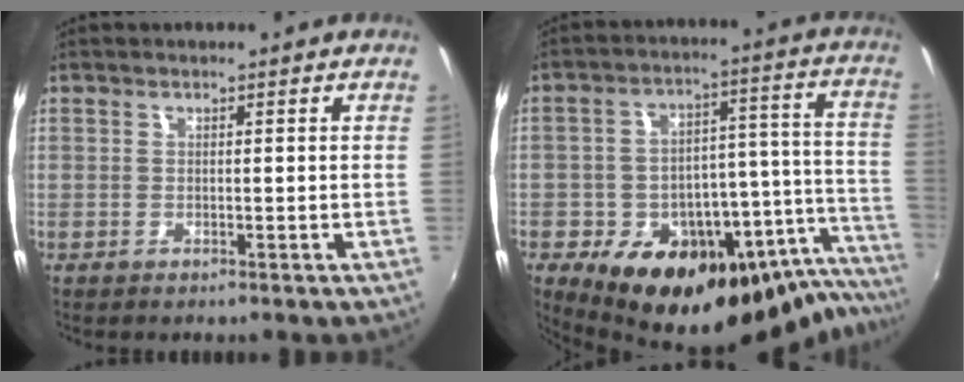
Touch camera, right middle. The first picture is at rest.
{"total": 28.3, "force": [-19.7, 13.2, 15.5], "torque": [-0.224, 0.021, -0.260]}